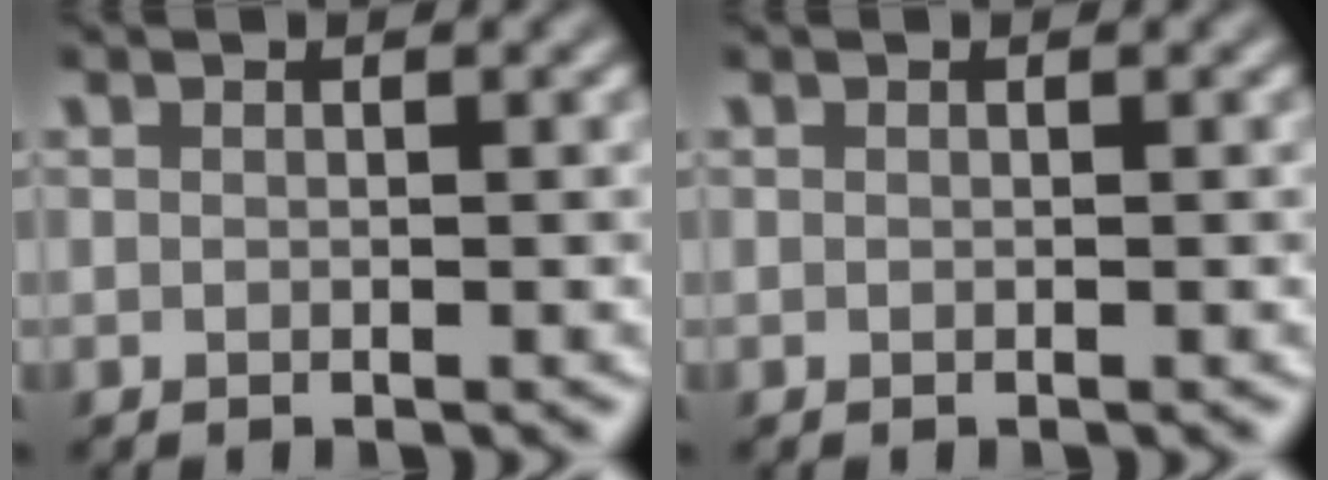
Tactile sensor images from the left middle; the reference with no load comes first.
{"total": 0.0}